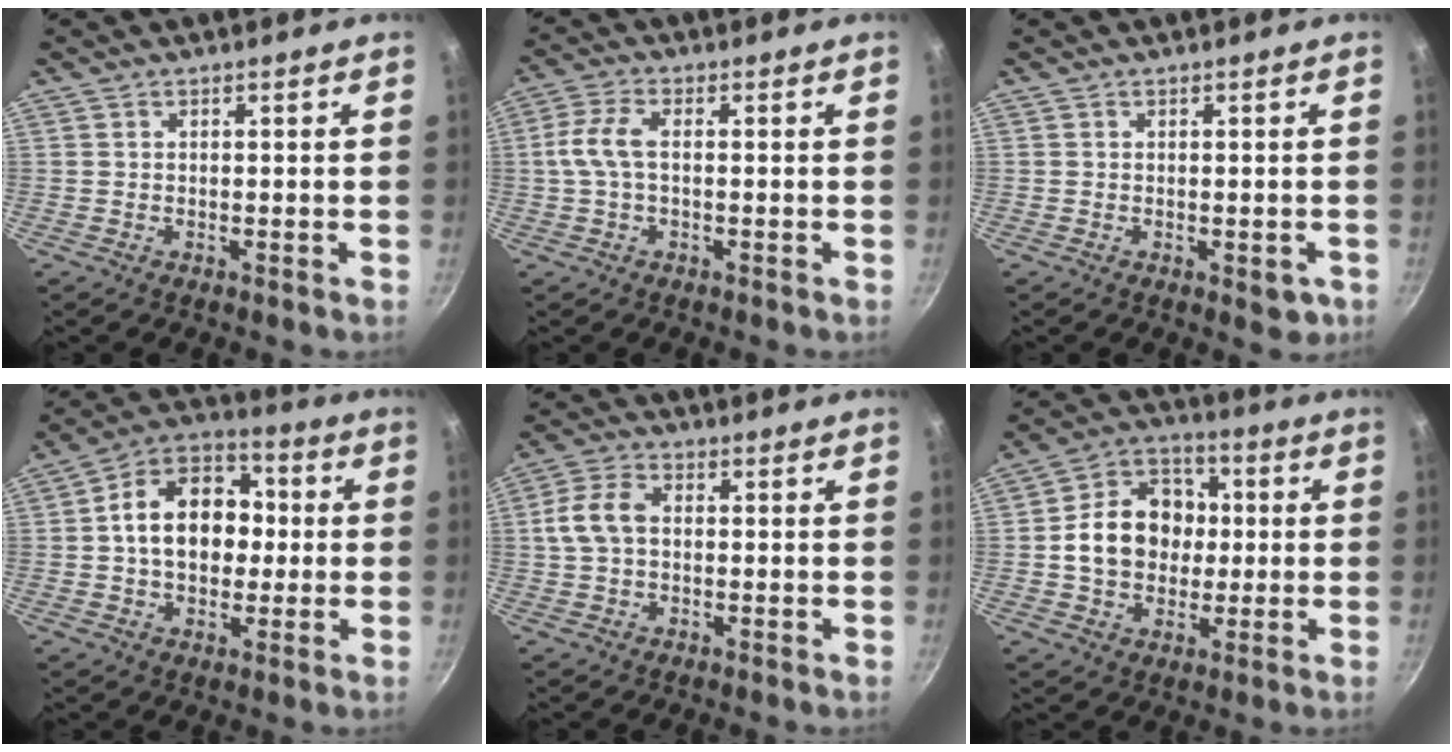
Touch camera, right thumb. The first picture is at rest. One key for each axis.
{"total": 5.7, "fx": 0.0, "fy": 2.8, "fz": 4.9, "tx": -0.115, "ty": 0.017, "tz": -0.007}
{"total": 3.1, "fx": -1.0, "fy": 1.6, "fz": 2.5, "tx": -0.022, "ty": -0.002, "tz": -0.010}
{"total": 15.8, "fx": 0.6, "fy": 11.5, "fz": 10.8, "tx": -0.137, "ty": 0.031, "tz": -0.008}
{"total": 7.2, "fx": 0.3, "fy": 5.0, "fz": 5.2, "tx": -0.098, "ty": 0.022, "tz": -0.002}
{"total": 14.5, "fx": 0.3, "fy": 11.7, "fz": 8.5, "tx": -0.108, "ty": 0.028, "tz": -0.005}